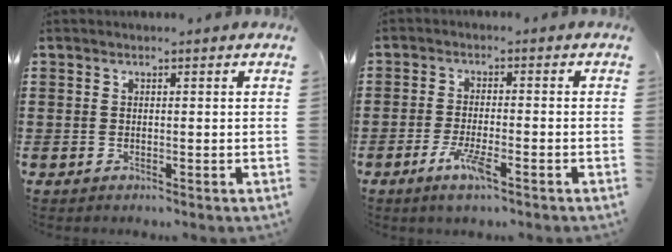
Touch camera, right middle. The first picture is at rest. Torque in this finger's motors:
{"motor_torque": [0.84, -0.52, 0.27, 0.08]}